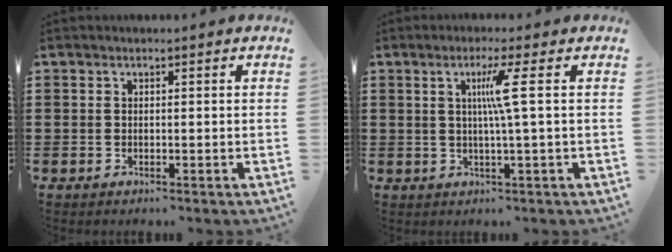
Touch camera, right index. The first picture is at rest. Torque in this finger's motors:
{"motor_torque": [0.70, -0.21, 0.29, 0.09]}